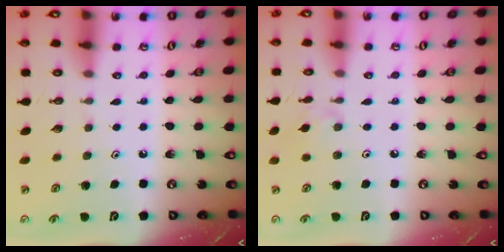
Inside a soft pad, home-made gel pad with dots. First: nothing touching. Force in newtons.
{"total": 2.6, "press": 2.6, "slide": 0.4}